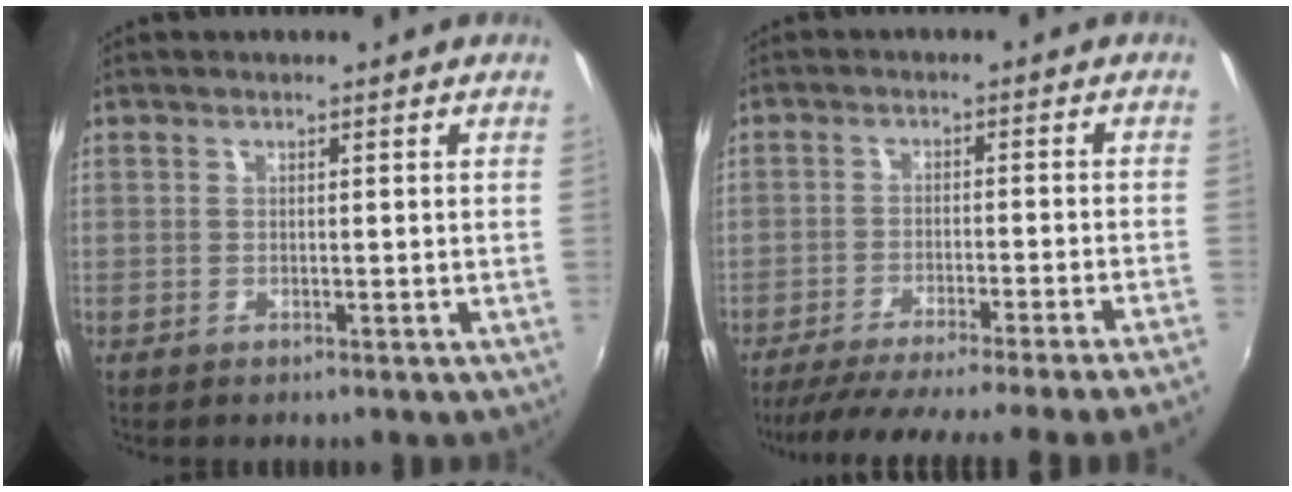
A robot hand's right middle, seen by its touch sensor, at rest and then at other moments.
{"total": 19.0, "force": [-17.2, -2.9, 7.6], "torque": [-0.130, -0.035, -0.251]}